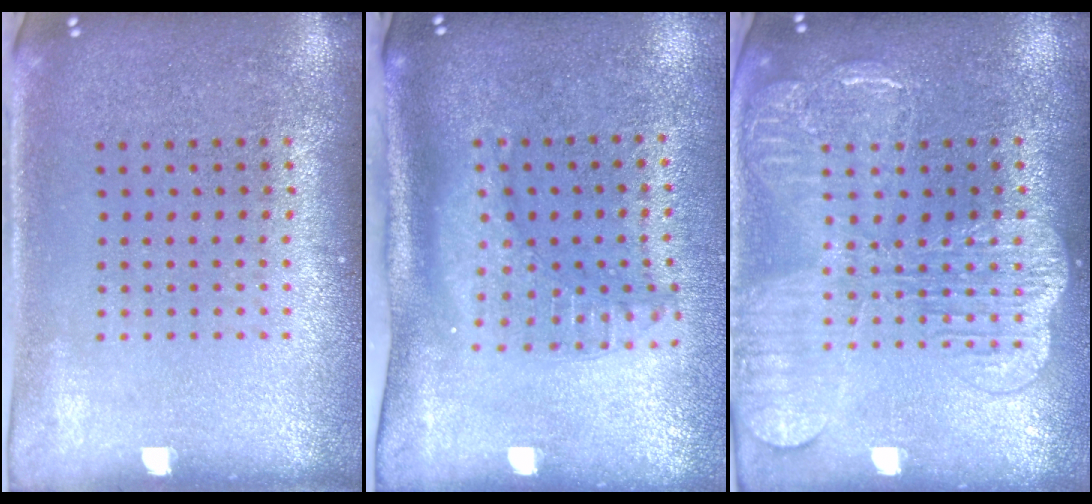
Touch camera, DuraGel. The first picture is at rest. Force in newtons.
{"total": 2.1, "press": 1.6, "slide": 1.5}
{"total": 2.8, "press": 2.8, "slide": 0.6}